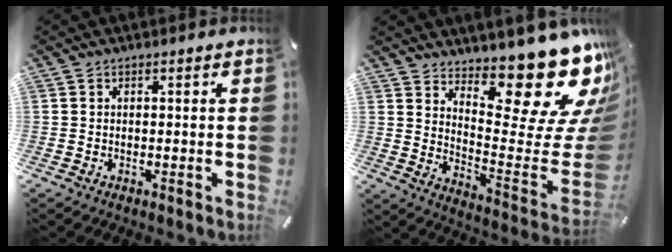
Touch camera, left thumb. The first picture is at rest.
{"total": 21.3, "force": [15.5, 7.5, 12.7], "torque": [-0.122, -0.145, 0.244]}